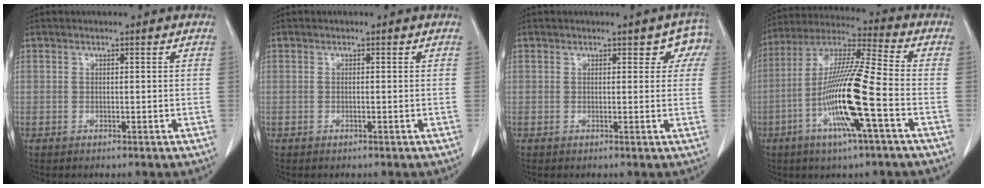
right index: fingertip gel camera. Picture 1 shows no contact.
{"total": 0.0}
{"total": 3.2, "force": [1.7, 2.0, 1.7], "torque": [0.000, 0.006, 0.008]}
{"total": 15.7, "force": [-5.0, -0.1, 14.8], "torque": [-0.296, -0.007, -0.100]}